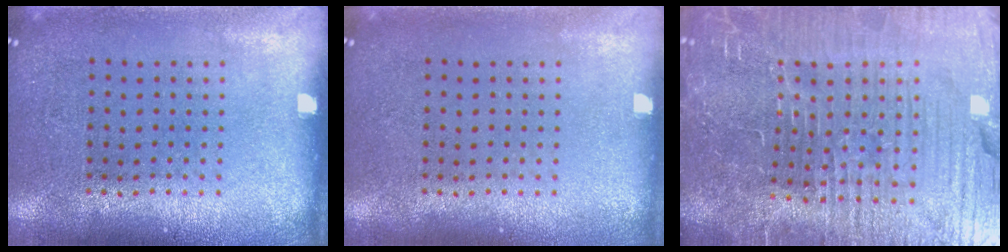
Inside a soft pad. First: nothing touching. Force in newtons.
{"total": 0.0}
{"total": 7.5, "press": 6.6, "slide": 3.5}